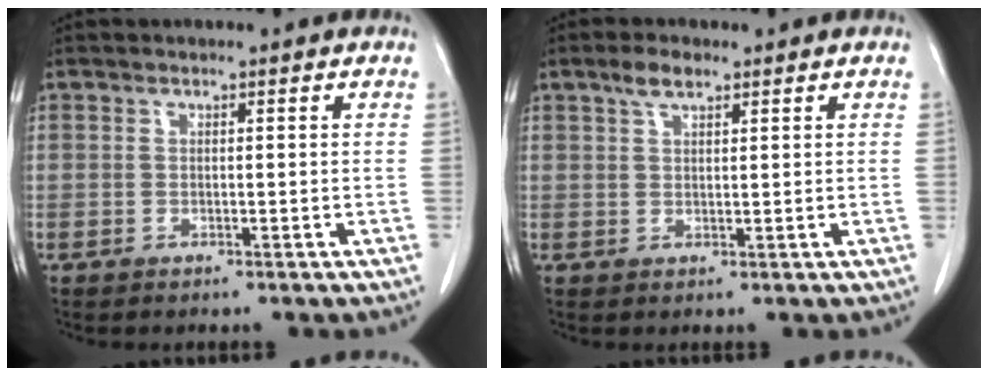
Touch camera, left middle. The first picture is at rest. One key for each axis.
{"total": 2.9, "fx": 2.0, "fy": 1.0, "fz": 1.9, "tx": -0.042, "ty": 0.006, "tz": 0.040}